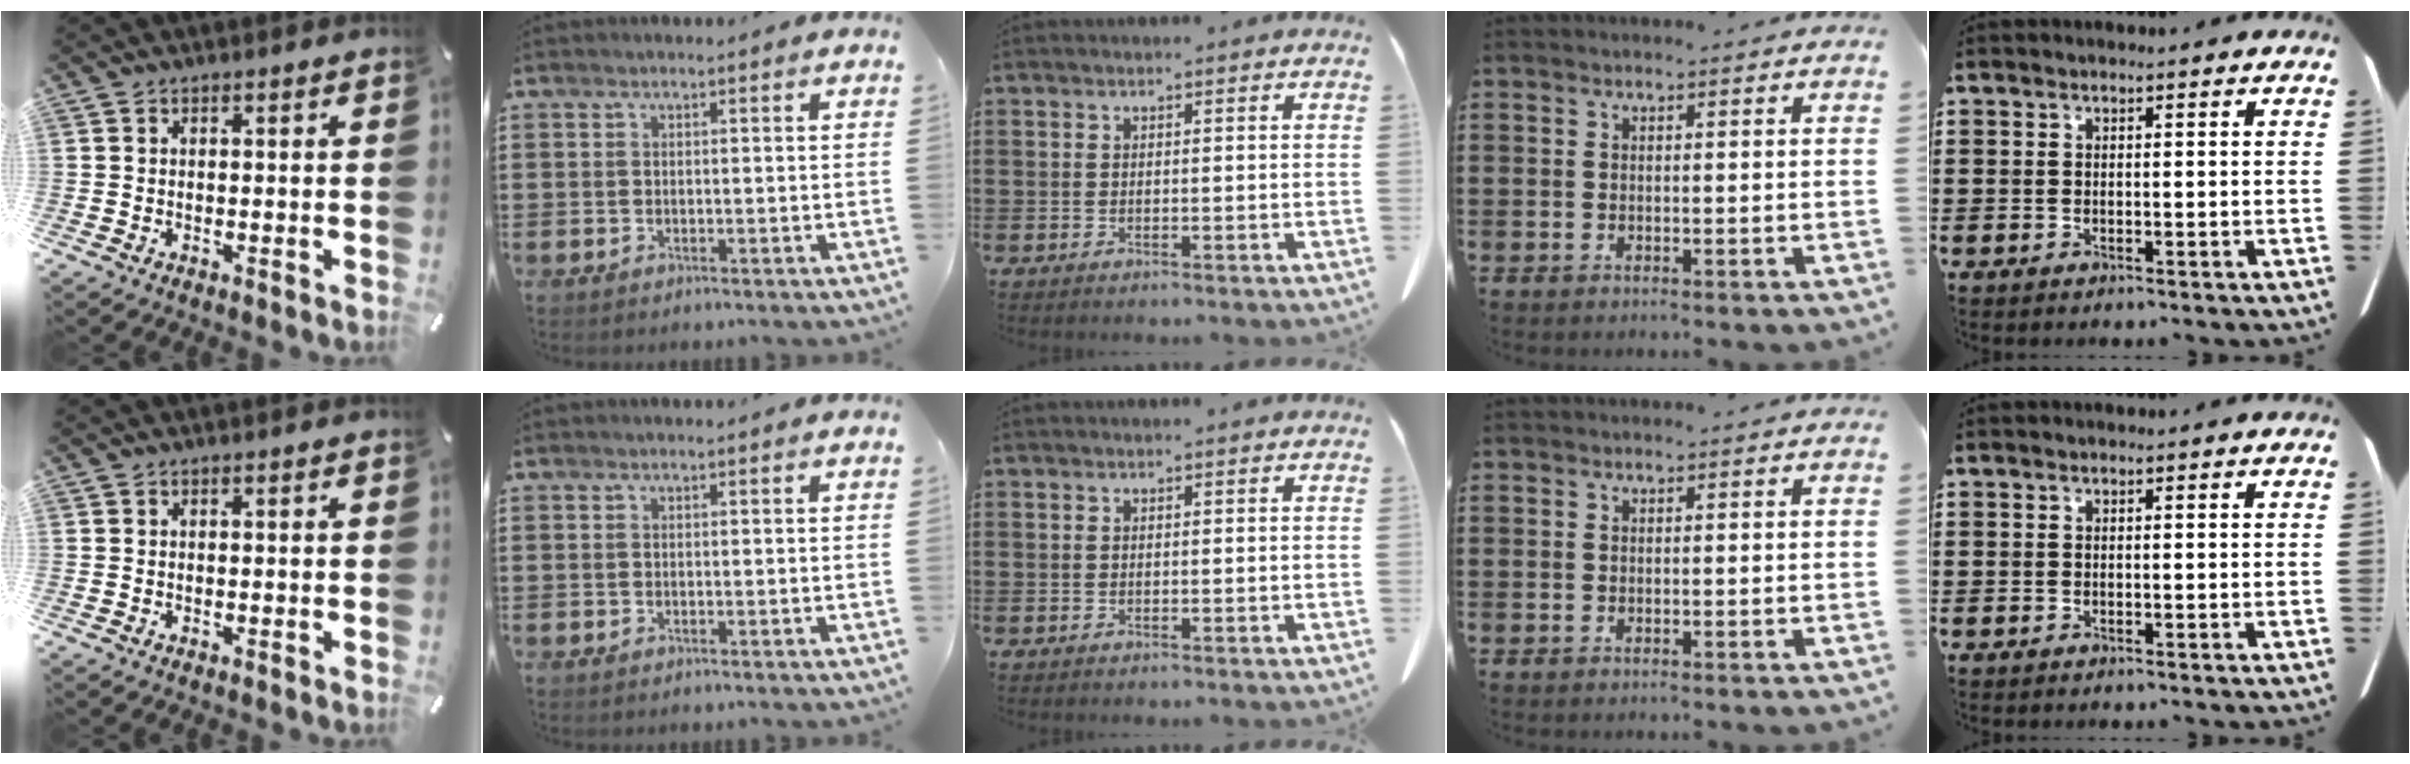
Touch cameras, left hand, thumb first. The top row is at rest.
{}